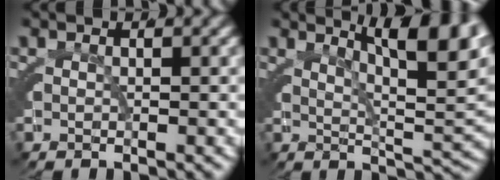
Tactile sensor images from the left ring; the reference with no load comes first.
{"total": 9.0, "force": [4.2, 2.5, 7.6], "torque": [-0.069, 0.016, 0.054]}